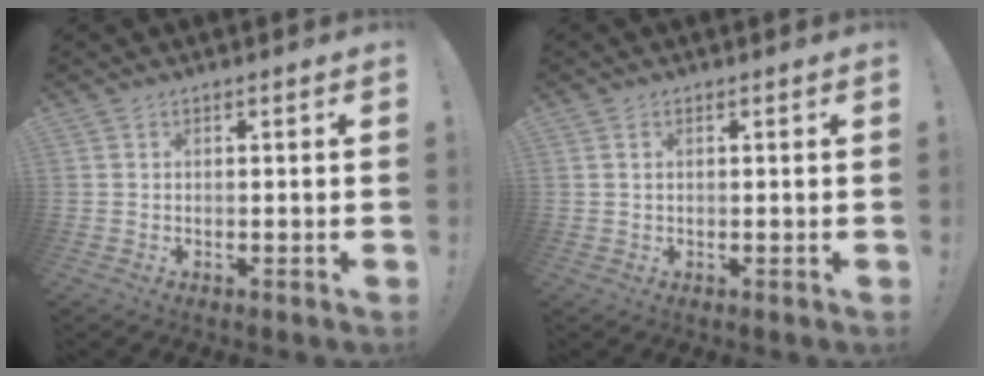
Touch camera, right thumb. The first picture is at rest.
{"total": 1.1, "force": [0.6, 0.7, 0.7], "torque": [-0.009, -0.001, 0.009]}